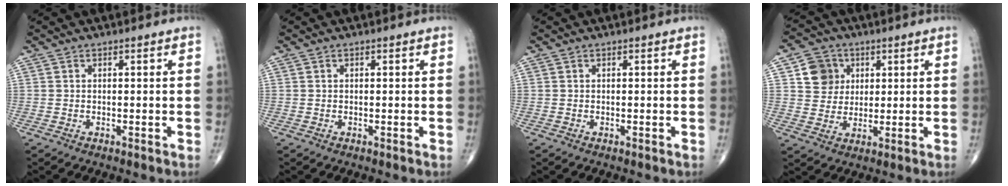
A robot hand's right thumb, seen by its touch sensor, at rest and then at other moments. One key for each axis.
{"total": 0.0}
{"total": 0.0}
{"total": 7.3, "fx": 2.4, "fy": 6.6, "fz": 2.1, "tx": -0.005, "ty": -0.005, "tz": 0.042}